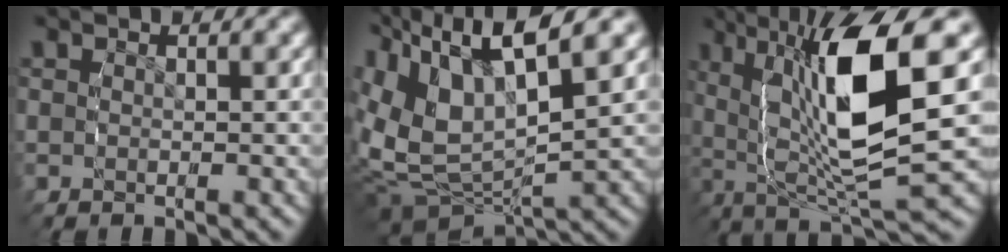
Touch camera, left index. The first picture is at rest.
{"total": 12.5, "force": [0.6, 9.4, 8.2], "torque": [-0.199, -0.032, 0.015]}
{"total": 13.3, "force": [0.7, 6.2, 11.7], "torque": [-0.212, -0.010, 0.020]}